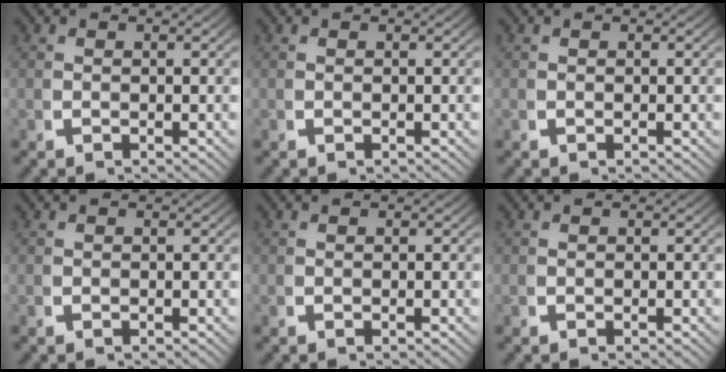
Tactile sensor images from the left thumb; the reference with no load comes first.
{"total": 0.0}
{"total": 0.0}
{"total": 0.0}
{"total": 0.0}
{"total": 0.0}